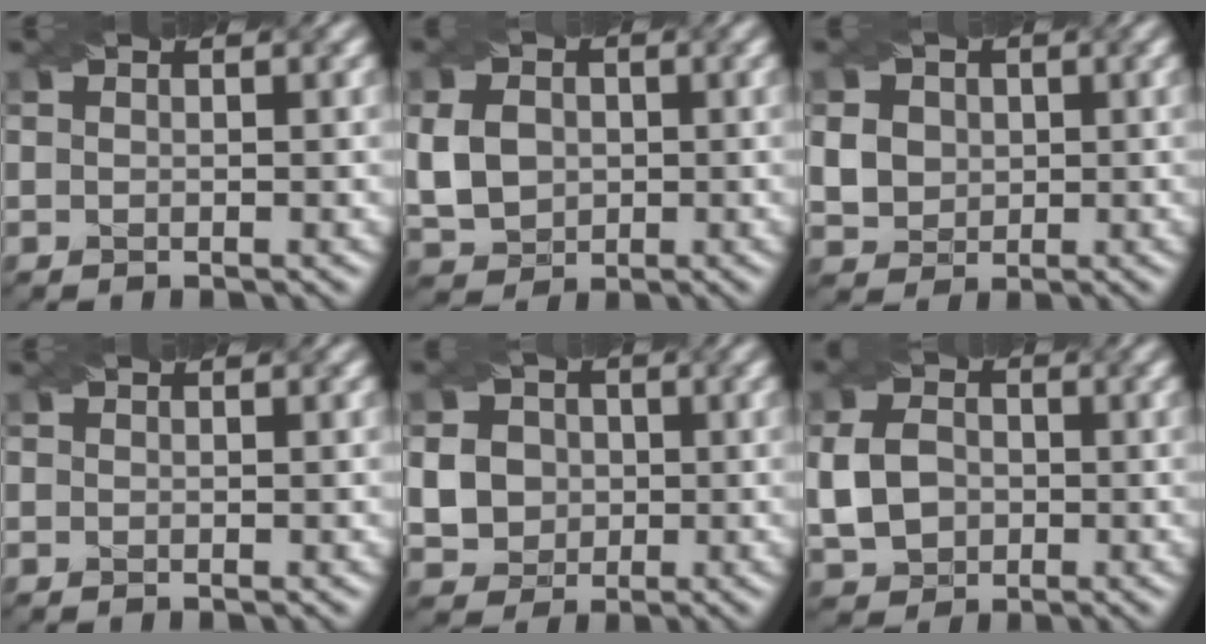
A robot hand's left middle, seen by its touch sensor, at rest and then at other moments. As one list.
[{"total": 4.7, "force": [-0.3, 3.8, 2.8], "torque": [-0.068, 0.002, -0.006]}, {"total": 5.1, "force": [1.0, 4.5, 2.2], "torque": [-0.060, 0.018, 0.019]}, {"total": 0.0}, {"total": 5.7, "force": [0.0, 5.2, 2.3], "torque": [-0.045, 0.017, -0.008]}, {"total": 4.5, "force": [-0.7, 3.6, 2.6], "torque": [-0.060, 0.003, -0.017]}]